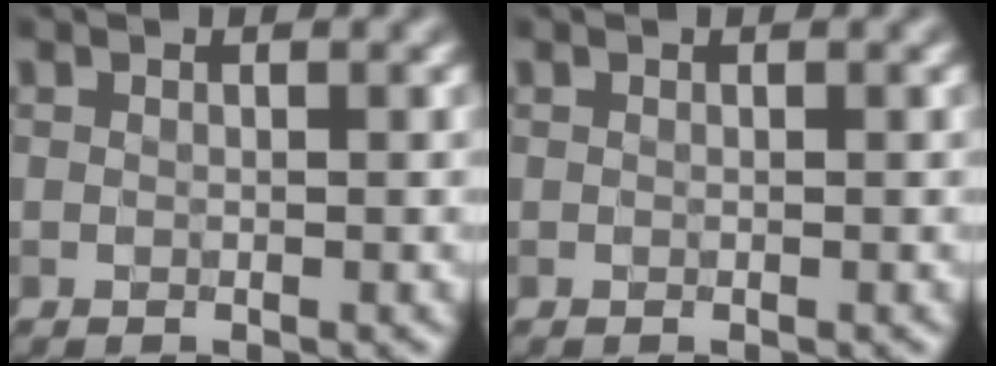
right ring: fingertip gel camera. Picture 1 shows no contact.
{"total": 0.0}